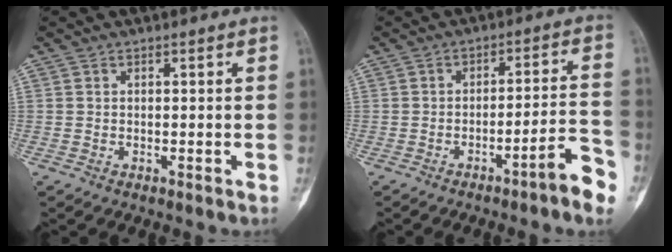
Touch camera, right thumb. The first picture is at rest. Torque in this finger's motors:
{"motor_torque": [-0.11, 0.03, -0.15, -0.15, 0.00]}